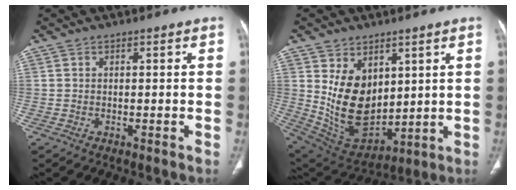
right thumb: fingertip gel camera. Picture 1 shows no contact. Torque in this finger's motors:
{"motor_torque": [0.53, 3.73, 2.00, 0.52, 0.56]}